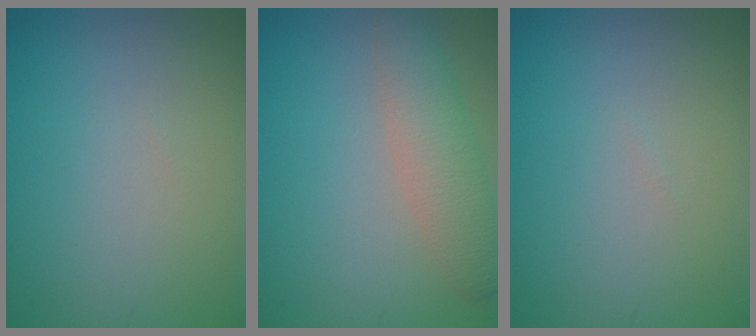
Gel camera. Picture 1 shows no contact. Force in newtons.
{"total": 3.8, "press": 3.8, "slide": 0.1}
{"total": 0.0}